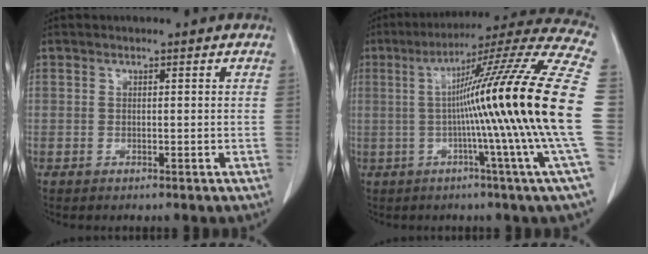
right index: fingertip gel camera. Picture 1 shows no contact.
{"total": 26.3, "force": [-0.8, -2.5, 26.1], "torque": [-0.304, 0.013, -0.039]}